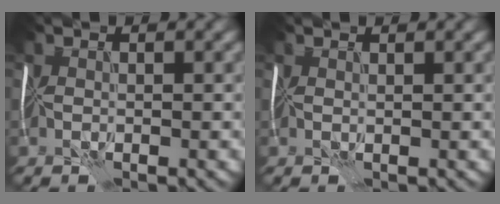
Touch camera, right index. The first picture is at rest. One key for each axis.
{"total": 1.0, "fx": 0.9, "fy": 0.2, "fz": 0.3, "tx": -0.004, "ty": 0.004, "tz": 0.014}